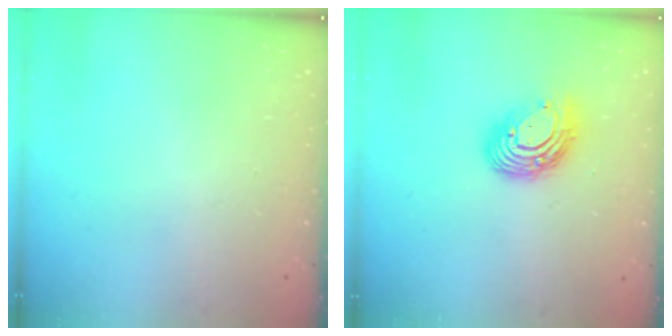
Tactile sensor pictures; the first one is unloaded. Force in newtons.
{"total": 11.8, "press": 11.8, "slide": 1.0}